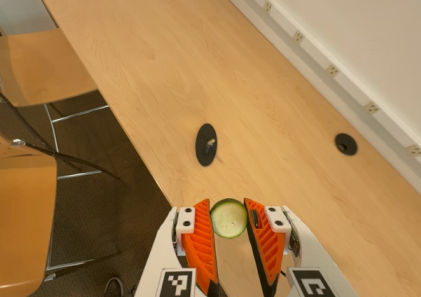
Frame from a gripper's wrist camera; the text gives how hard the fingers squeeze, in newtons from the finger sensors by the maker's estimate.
{"total": 9.2, "left": 9.1, "right": 9.4}